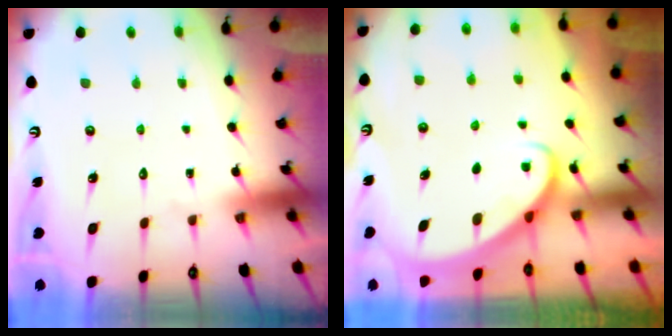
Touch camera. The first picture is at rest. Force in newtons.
{"total": 2.7, "press": 2.7, "slide": 0.2}